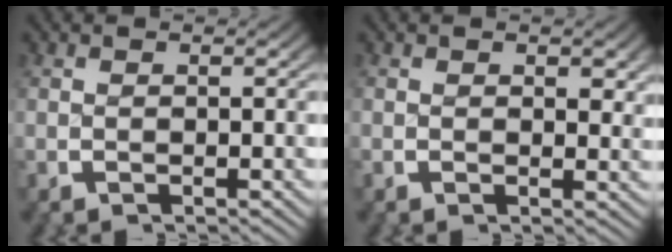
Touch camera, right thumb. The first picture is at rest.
{"total": 1.1, "force": [0.5, 0.8, 0.6], "torque": [-0.001, -0.006, 0.004]}